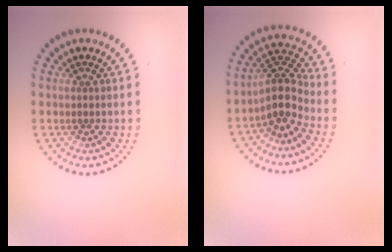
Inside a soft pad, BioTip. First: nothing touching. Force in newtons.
{"total": 3.8, "press": 2.9, "slide": 2.5}